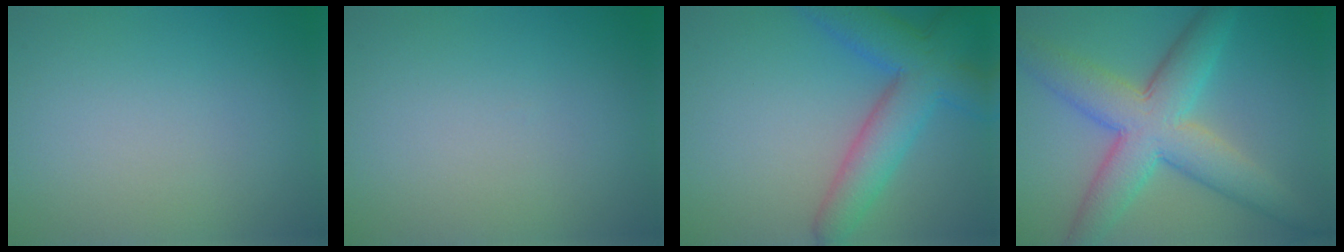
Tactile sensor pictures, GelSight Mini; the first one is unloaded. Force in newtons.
{"total": 0.0}
{"total": 6.8, "press": 6.8, "slide": 0.3}
{"total": 8.5, "press": 8.5, "slide": 0.4}